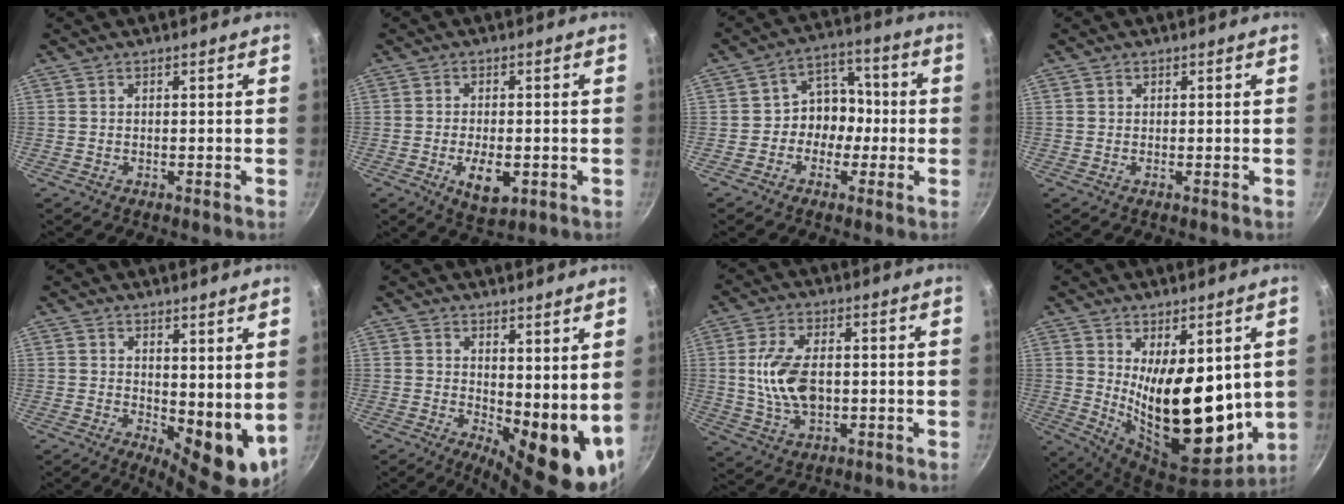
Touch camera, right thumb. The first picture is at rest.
{"total": 6.9, "force": [-2.0, 3.4, 5.6], "torque": [-0.087, 0.000, -0.024]}
{"total": 8.2, "force": [-1.6, 7.0, 4.0], "torque": [-0.003, 0.034, -0.037]}
{"total": 0.5, "force": [0.1, 0.5, 0.1], "torque": [0.000, 0.002, 0.000]}
{"total": 10.2, "force": [2.6, 4.8, 8.7], "torque": [-0.093, -0.027, 0.048]}
{"total": 12.8, "force": [2.5, 5.5, 11.3], "torque": [-0.118, -0.031, 0.049]}
{"total": 10.5, "force": [0.3, 6.0, 8.6], "torque": [-0.156, 0.003, 0.006]}
{"total": 19.4, "force": [2.3, 9.8, 16.6], "torque": [-0.222, -0.061, 0.061]}